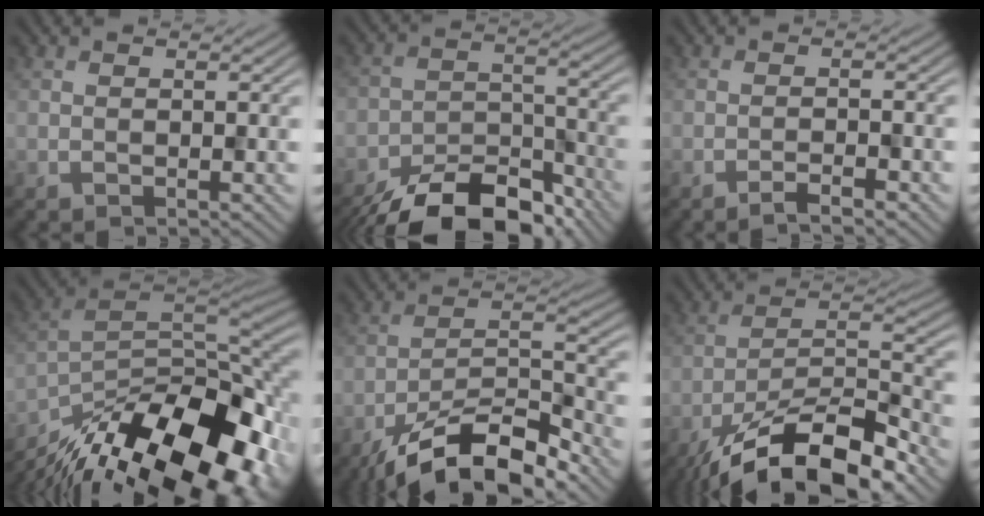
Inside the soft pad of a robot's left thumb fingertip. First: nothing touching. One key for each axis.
{"total": 14.4, "fx": -11.6, "fy": 6.1, "fz": 6.1, "tx": -0.109, "ty": -0.028, "tz": -0.179}
{"total": 2.2, "fx": -1.7, "fy": 0.2, "fz": 1.4, "tx": -0.024, "ty": 0.007, "tz": -0.034}
{"total": 19.5, "fx": -12.8, "fy": 8.0, "fz": 12.4, "tx": -0.229, "ty": -0.027, "tz": -0.202}
{"total": 13.9, "fx": -10.2, "fy": 3.9, "fz": 8.6, "tx": -0.153, "ty": 0.001, "tz": -0.196}
{"total": 15.7, "fx": -11.2, "fy": 4.5, "fz": 10.1, "tx": -0.185, "ty": 0.000, "tz": -0.211}